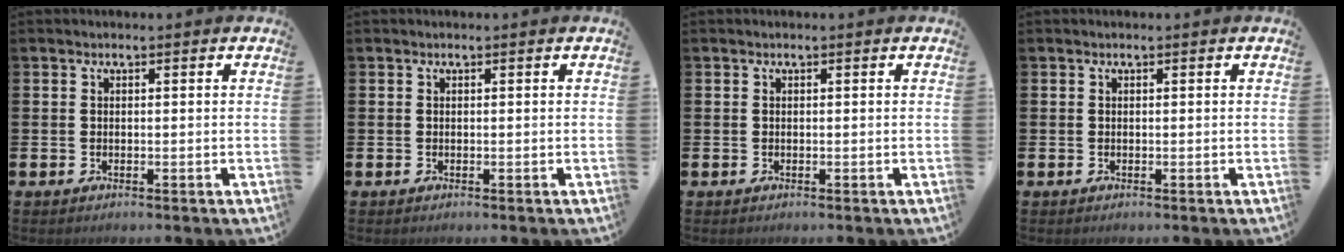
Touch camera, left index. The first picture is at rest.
{"total": 0.0}
{"total": 0.0}
{"total": 0.0}